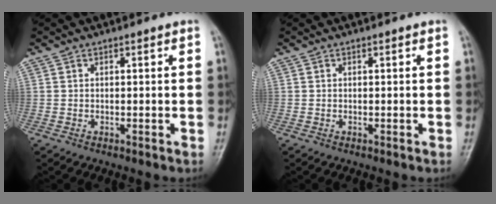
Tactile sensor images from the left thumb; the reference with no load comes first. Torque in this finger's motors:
{"motor_torque": [0.00, 0.00, -0.02, 0.02, 0.00]}